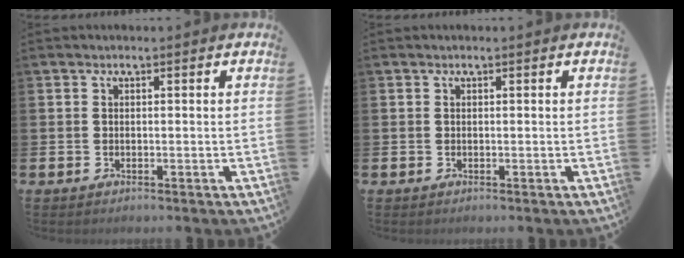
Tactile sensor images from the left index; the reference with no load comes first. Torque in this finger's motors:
{"motor_torque": [0.09, 0.05, -0.03, 0.00]}